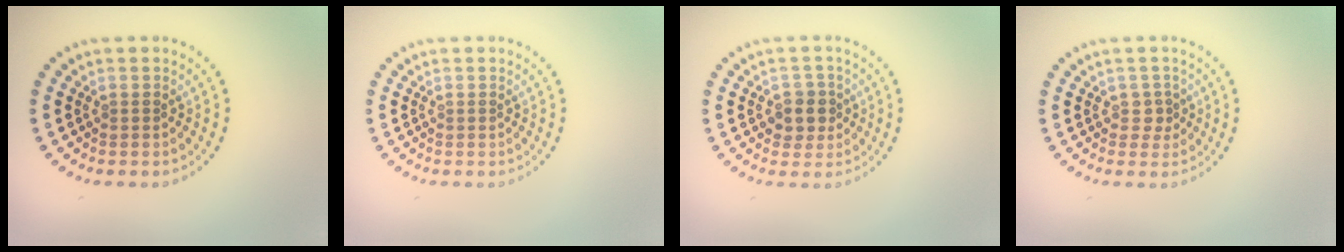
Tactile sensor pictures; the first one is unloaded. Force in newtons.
{"total": 0.0}
{"total": 2.4, "press": 2.2, "slide": 1.0}
{"total": 1.2, "press": 1.0, "slide": 0.7}